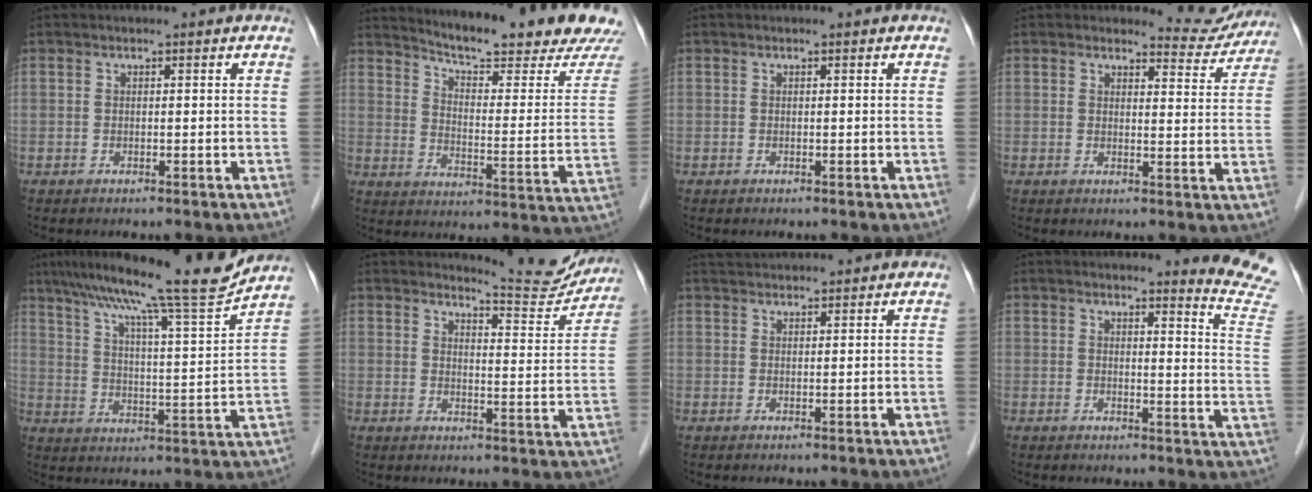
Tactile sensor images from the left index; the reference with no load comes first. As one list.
[{"total": 20.0, "force": [18.7, 0.0, 7.0], "torque": [-0.113, -0.087, 0.241]}, {"total": 0.0}, {"total": 5.7, "force": [5.5, 1.1, -0.9], "torque": [0.015, -0.026, 0.051]}, {"total": 16.6, "force": [14.1, -1.1, 8.7], "torque": [-0.143, -0.005, 0.209]}, {"total": 8.7, "force": [8.7, 0.3, 0.1], "torque": [-0.002, -0.036, 0.106]}, {"total": 4.2, "force": [4.1, 0.2, 0.8], "torque": [-0.015, 0.036, 0.069]}, {"total": 9.7, "force": [9.5, -1.9, 0.8], "torque": [-0.009, -0.121, 0.086]}]